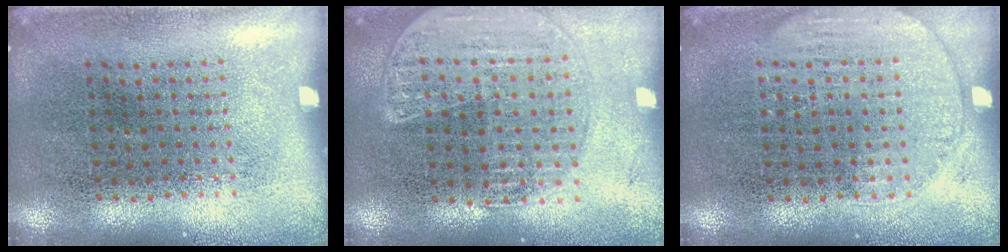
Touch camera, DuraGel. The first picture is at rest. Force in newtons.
{"total": 1.6, "press": 1.6, "slide": 0.5}
{"total": 1.6, "press": 1.6, "slide": 0.0}